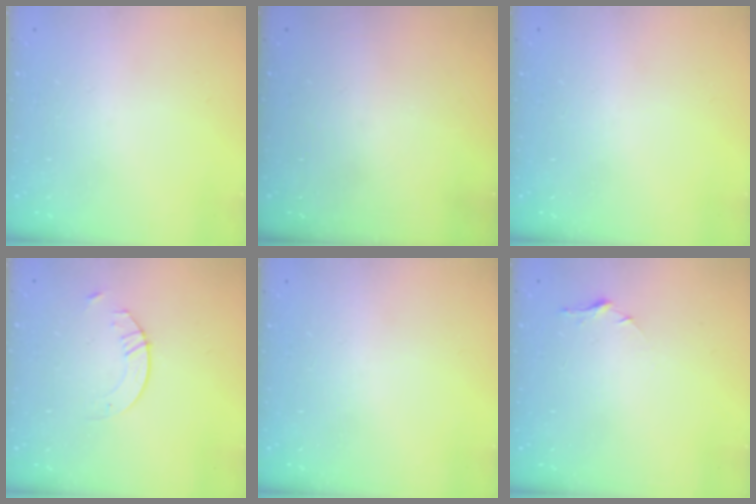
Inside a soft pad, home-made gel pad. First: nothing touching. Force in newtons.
{"total": 0.0}
{"total": 0.0}
{"total": 2.9, "press": 2.9, "slide": 0.3}
{"total": 0.0}
{"total": 5.7, "press": 5.6, "slide": 0.6}